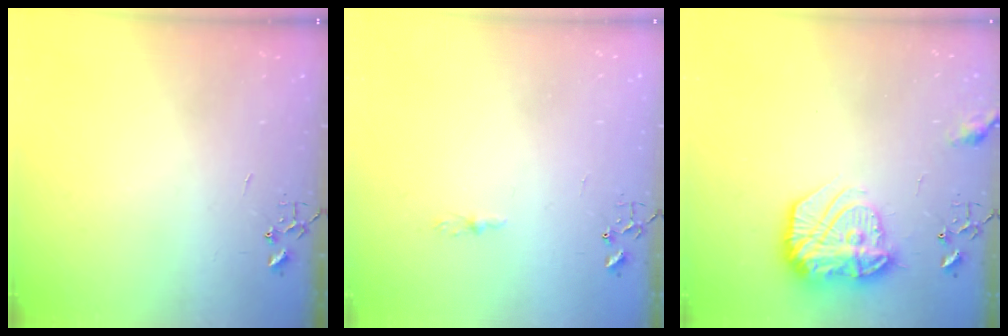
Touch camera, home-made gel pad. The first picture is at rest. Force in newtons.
{"total": 4.0, "press": 4.0, "slide": 0.4}
{"total": 18.4, "press": 18.3, "slide": 1.4}